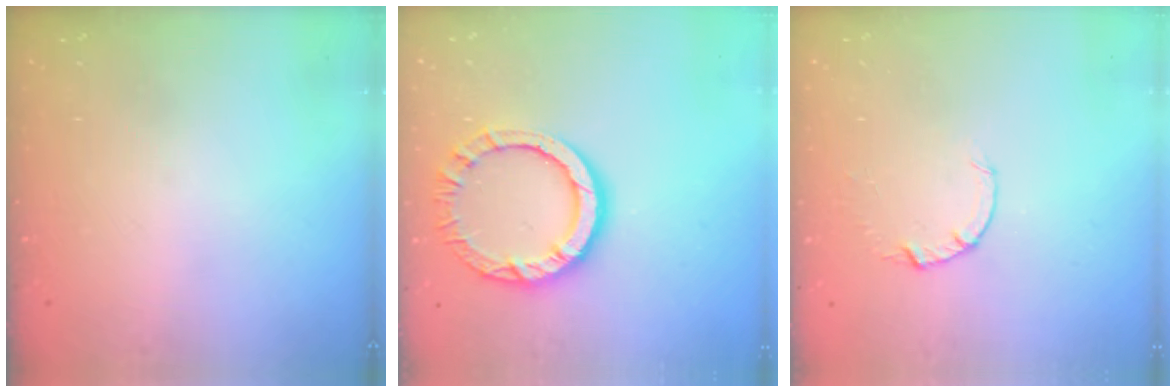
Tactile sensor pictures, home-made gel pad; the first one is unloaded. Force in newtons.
{"total": 11.5, "press": 11.5, "slide": 0.8}
{"total": 2.6, "press": 2.6, "slide": 0.4}